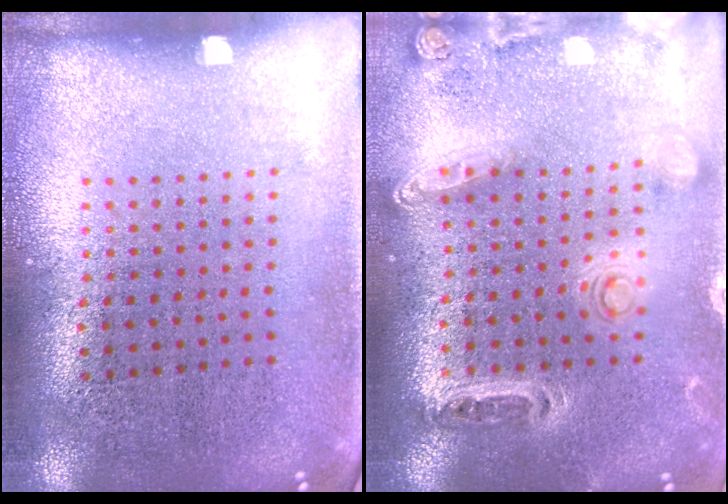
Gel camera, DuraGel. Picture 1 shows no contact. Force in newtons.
{"total": 1.4, "press": 1.3, "slide": 0.3}